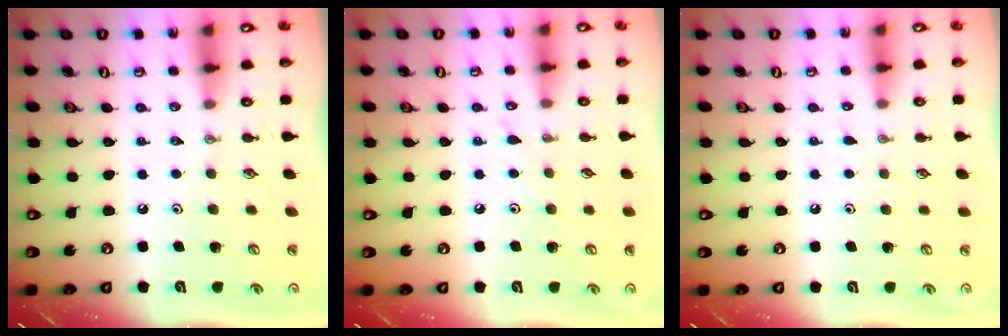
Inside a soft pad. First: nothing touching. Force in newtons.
{"total": 2.7, "press": 2.7, "slide": 0.5}
{"total": 3.7, "press": 3.7, "slide": 0.5}